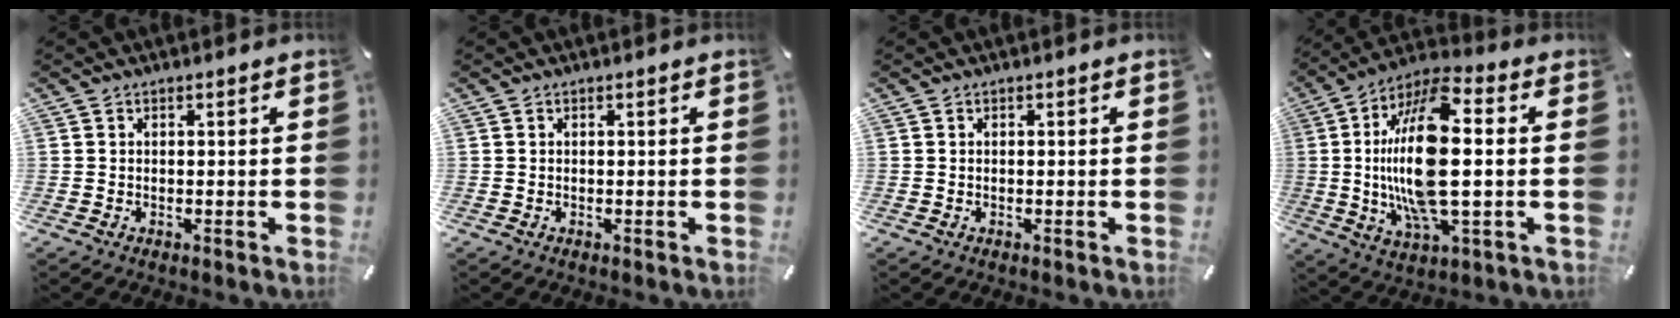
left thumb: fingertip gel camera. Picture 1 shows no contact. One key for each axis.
{"total": 0.0}
{"total": 0.0}
{"total": 20.2, "fx": 0.3, "fy": 7.2, "fz": 18.9, "tx": -0.403, "ty": -0.011, "tz": 0.001}